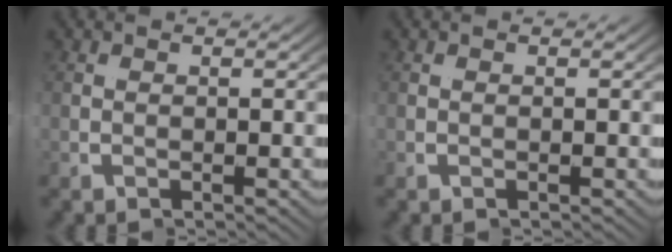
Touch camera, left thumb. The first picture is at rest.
{"total": 0.0}